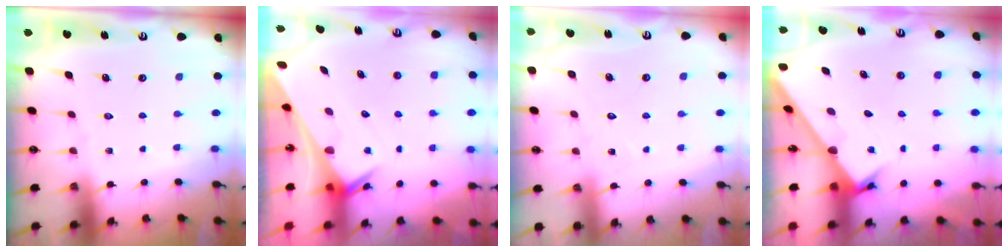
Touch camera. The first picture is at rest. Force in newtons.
{"total": 2.9, "press": 2.9, "slide": 0.2}
{"total": 5.8, "press": 5.8, "slide": 0.5}
{"total": 2.1, "press": 2.1, "slide": 0.2}